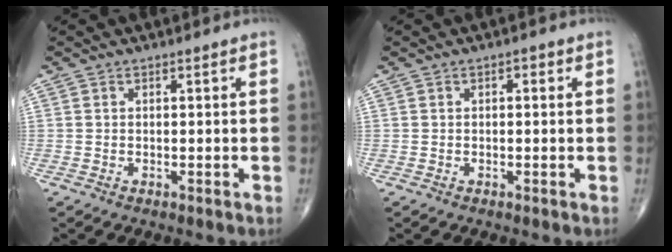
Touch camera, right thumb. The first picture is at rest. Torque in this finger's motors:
{"motor_torque": [0.00, -0.11, 0.13, 0.18, -0.02]}